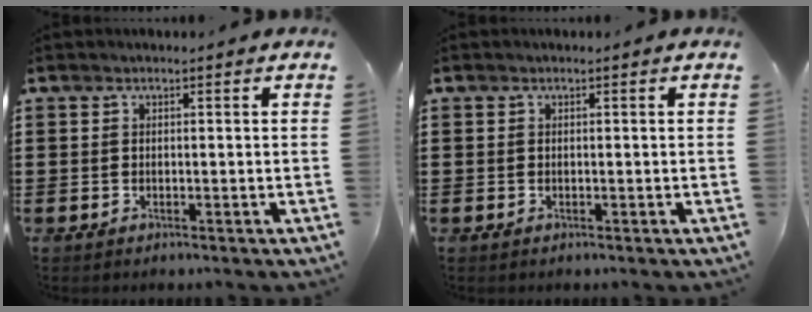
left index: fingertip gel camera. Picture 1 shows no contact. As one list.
[{"total": 0.0}]